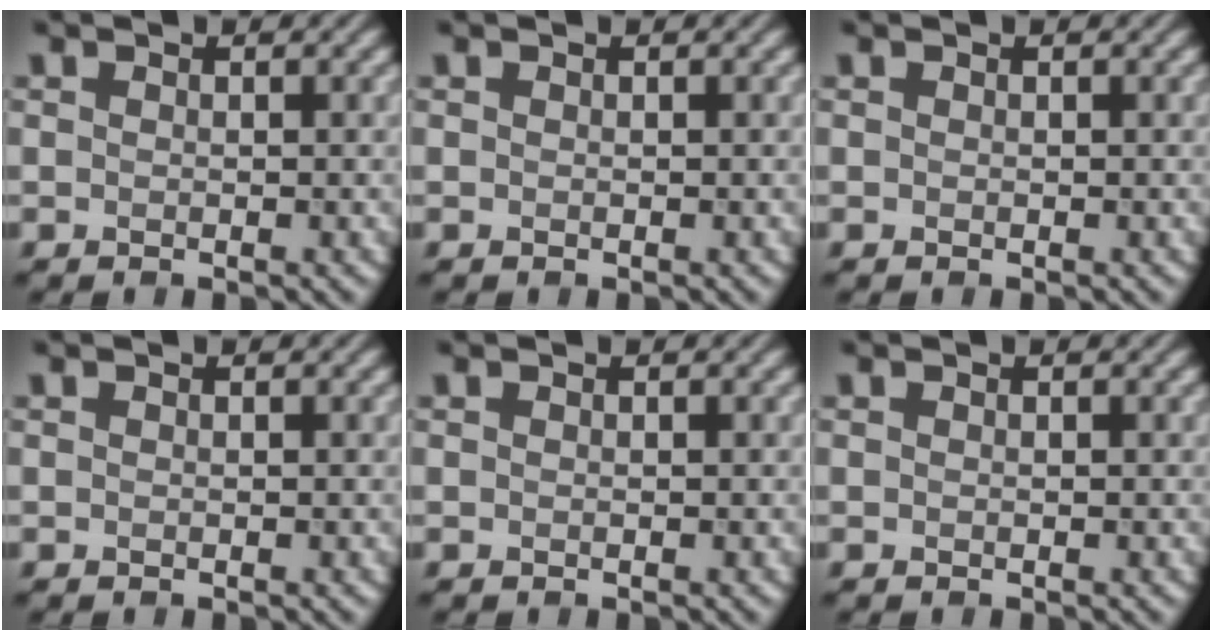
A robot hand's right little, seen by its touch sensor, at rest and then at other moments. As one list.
[{"total": 0.0}, {"total": 0.0}, {"total": 0.0}, {"total": 0.0}, {"total": 0.0}]